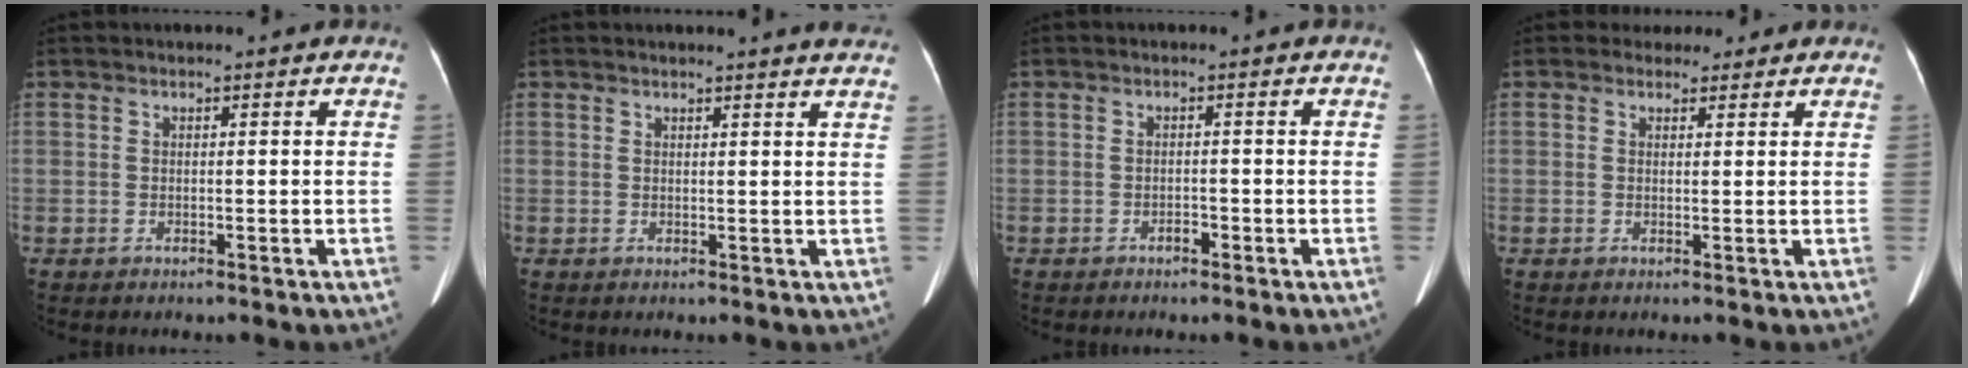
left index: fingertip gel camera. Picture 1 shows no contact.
{"total": 6.0, "force": [5.6, -0.4, 1.9], "torque": [-0.021, -0.005, 0.037]}
{"total": 1.1, "force": [-0.9, 0.4, 0.5], "torque": [-0.009, 0.002, -0.013]}
{"total": 2.7, "force": [1.9, 1.8, -0.1], "torque": [0.008, 0.008, 0.020]}